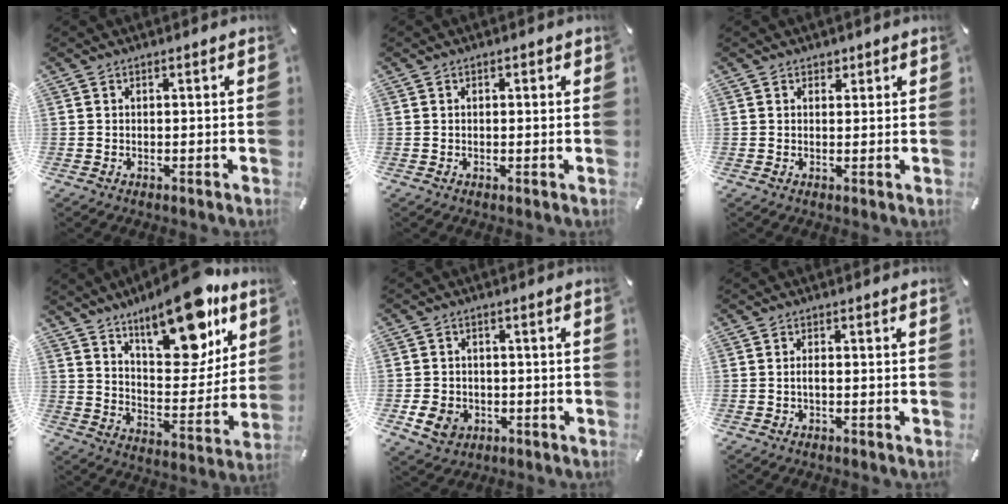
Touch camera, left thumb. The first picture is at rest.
{"total": 0.6, "force": [0.1, 0.5, 0.4], "torque": [-0.011, 0.004, 0.001]}
{"total": 1.5, "force": [0.9, 1.2, 0.2], "torque": [0.003, 0.001, 0.014]}
{"total": 20.0, "force": [14.2, 8.1, 11.4], "torque": [-0.157, -0.091, 0.237]}
{"total": 5.9, "force": [-1.9, 5.1, 2.3], "torque": [-0.044, 0.002, -0.037]}
{"total": 1.4, "force": [-0.4, 0.3, 1.3], "torque": [-0.024, 0.000, -0.007]}